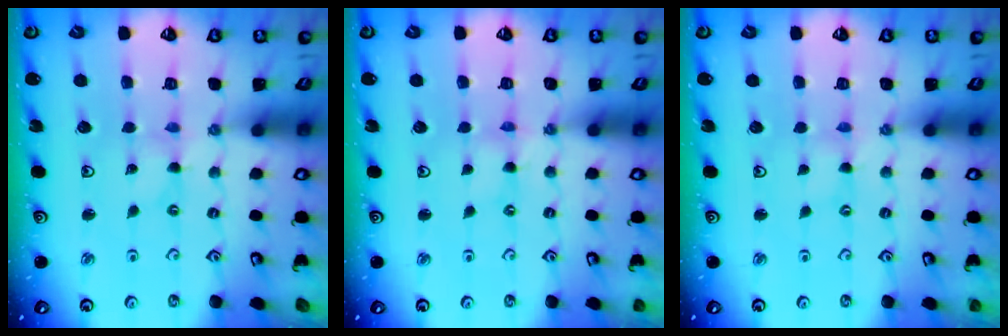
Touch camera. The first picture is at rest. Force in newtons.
{"total": 0.0}
{"total": 0.0}